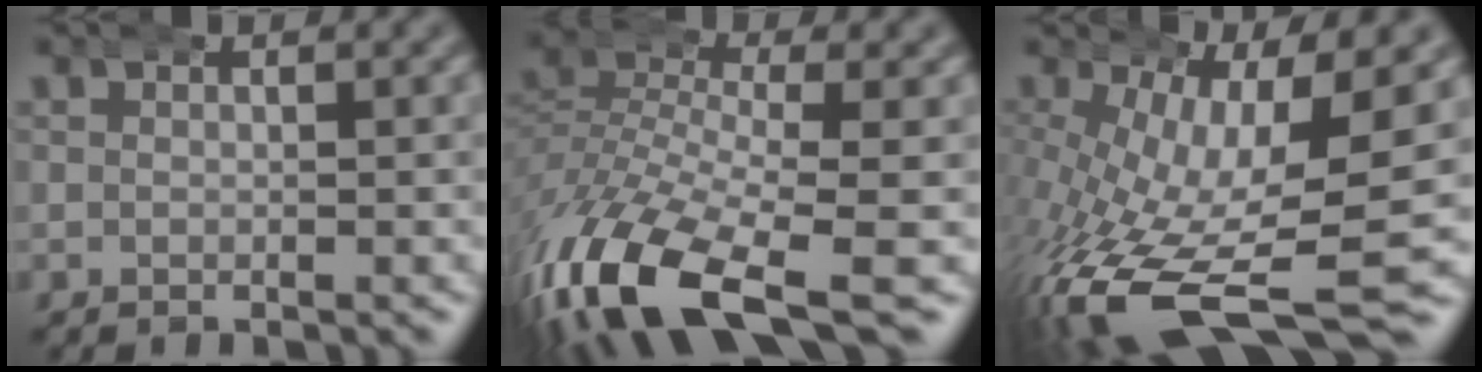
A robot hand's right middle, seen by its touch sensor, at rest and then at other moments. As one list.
[{"total": 10.1, "force": [-4.9, 5.0, 7.4], "torque": [-0.180, -0.044, -0.060]}, {"total": 14.3, "force": [-6.8, 6.5, 10.8], "torque": [-0.211, -0.066, -0.077]}]